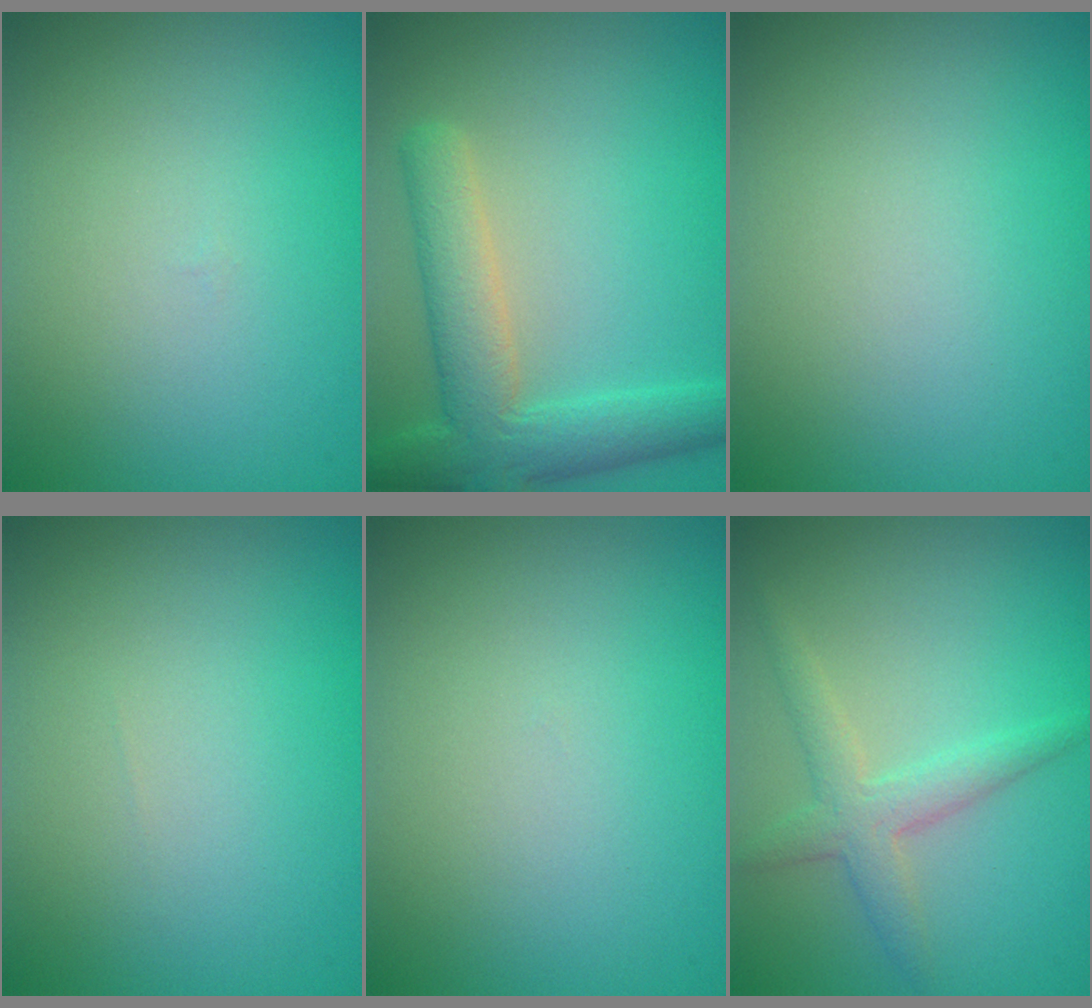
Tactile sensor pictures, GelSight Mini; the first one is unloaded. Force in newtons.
{"total": 5.9, "press": 5.9, "slide": 0.3}
{"total": 0.0}
{"total": 0.0}
{"total": 0.0}
{"total": 2.7, "press": 2.7, "slide": 0.2}